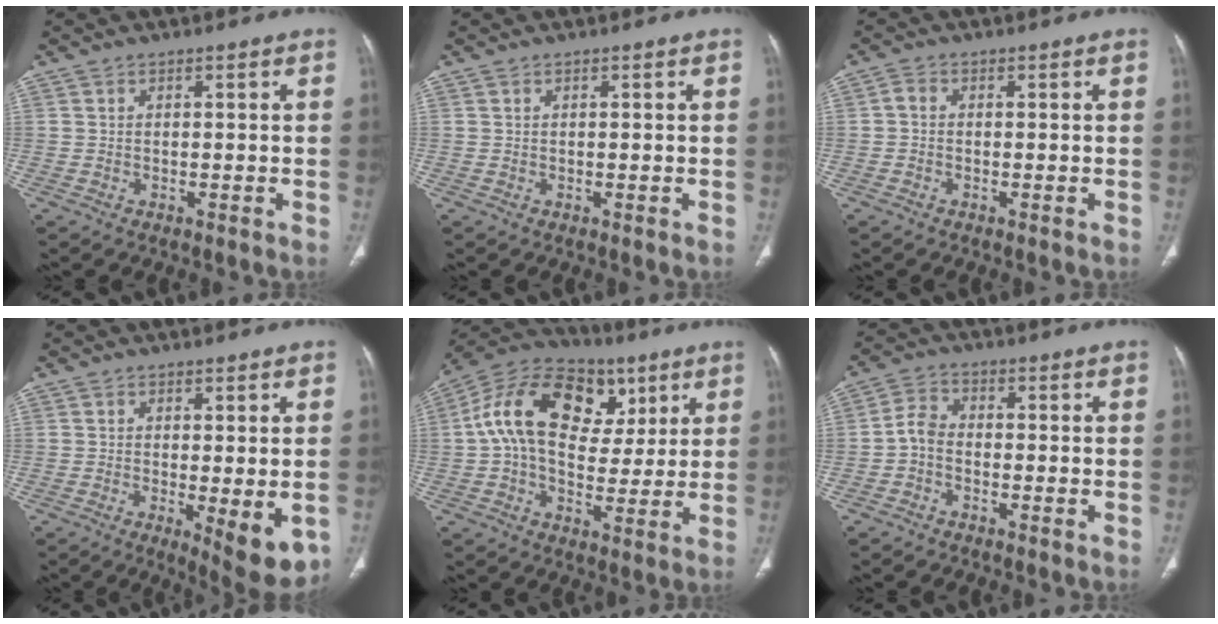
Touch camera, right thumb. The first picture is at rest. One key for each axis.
{"total": 0.0}
{"total": 1.5, "fx": -0.3, "fy": 1.0, "fz": 1.0, "tx": -0.019, "ty": 0.004, "tz": -0.011}
{"total": 8.5, "fx": -2.0, "fy": 2.7, "fz": 7.8, "tx": -0.105, "ty": -0.022, "tz": -0.024}
{"total": 20.5, "fx": 5.8, "fy": 13.8, "fz": 14.1, "tx": -0.223, "ty": 0.015, "tz": 0.087}
{"total": 3.9, "fx": -1.4, "fy": 2.5, "fz": 2.6, "tx": -0.048, "ty": 0.018, "tz": -0.038}